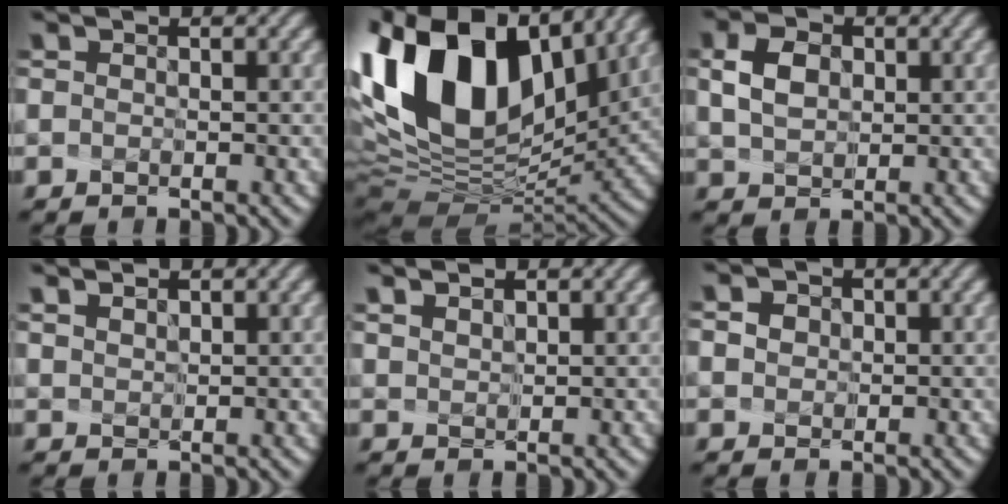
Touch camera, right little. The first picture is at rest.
{"total": 17.2, "force": [6.5, 10.4, 12.0], "torque": [-0.249, 0.045, 0.123]}
{"total": 2.3, "force": [0.4, 1.7, 1.5], "torque": [-0.038, 0.003, 0.016]}
{"total": 2.1, "force": [1.6, 0.9, 0.9], "torque": [-0.032, 0.018, 0.032]}
{"total": 2.5, "force": [1.9, 1.1, 1.1], "torque": [-0.037, 0.020, 0.038]}
{"total": 2.6, "force": [1.1, 2.1, 1.1], "torque": [-0.005, 0.026, 0.000]}